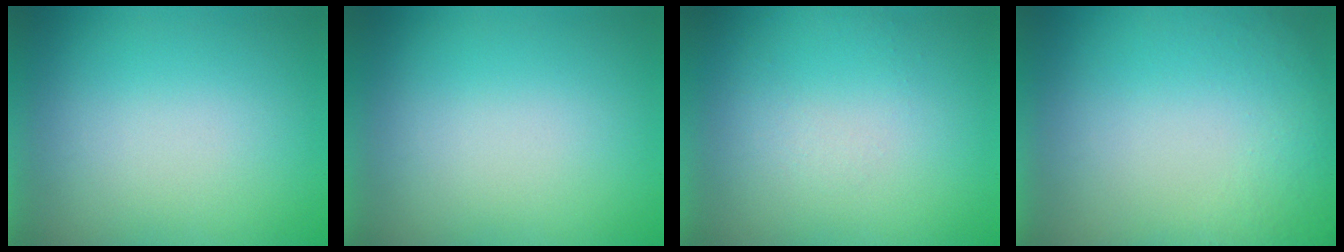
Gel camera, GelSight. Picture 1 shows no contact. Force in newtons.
{"total": 0.0}
{"total": 1.1}
{"total": 5.9}